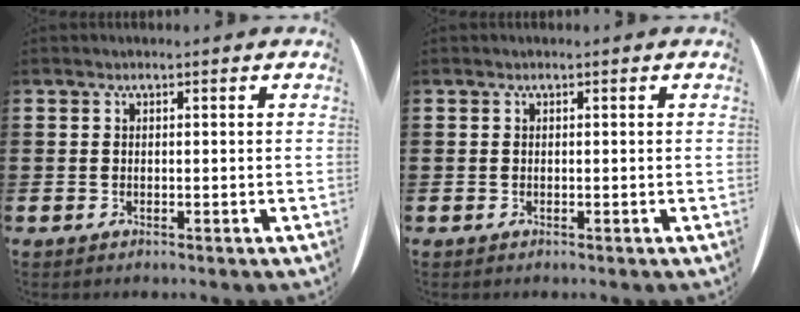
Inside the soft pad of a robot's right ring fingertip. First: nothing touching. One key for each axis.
{"total": 0.0}